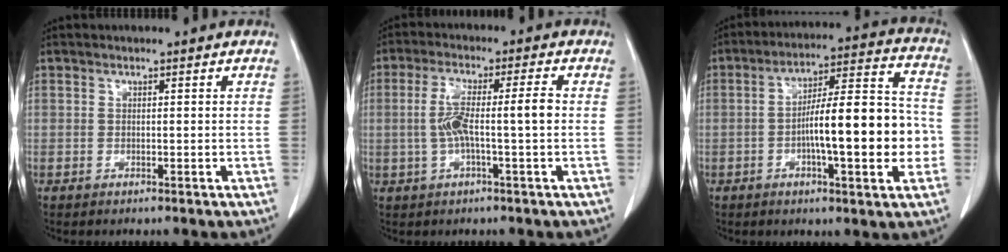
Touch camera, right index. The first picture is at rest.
{"total": 7.2, "force": [-0.4, 0.5, 7.1], "torque": [-0.145, 0.018, -0.007]}
{"total": 16.1, "force": [-2.7, 2.9, 15.6], "torque": [-0.243, 0.023, -0.041]}